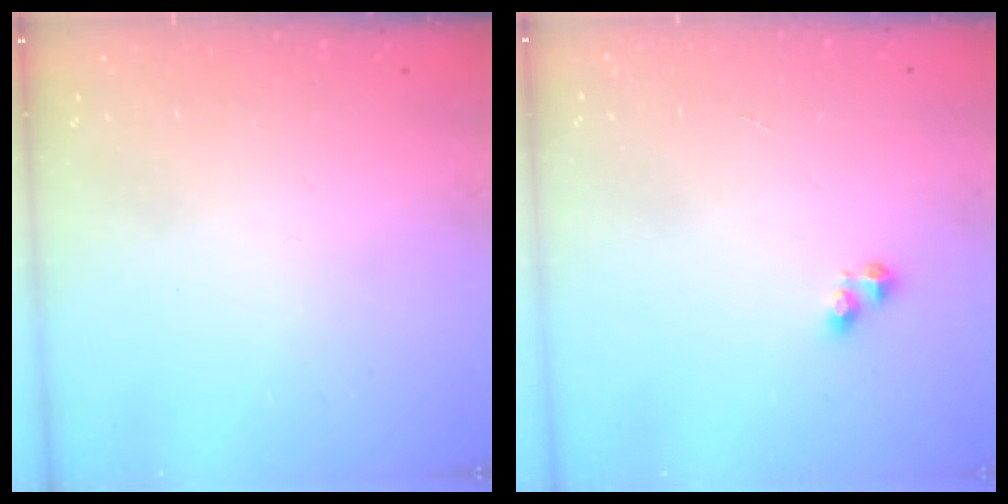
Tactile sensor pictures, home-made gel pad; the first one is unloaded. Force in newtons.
{"total": 2.8, "press": 2.8, "slide": 0.4}